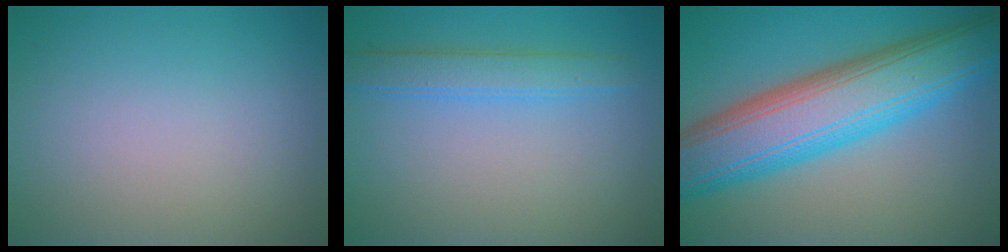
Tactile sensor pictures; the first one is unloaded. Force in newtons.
{"total": 2.7, "press": 2.7, "slide": 0.1}
{"total": 11.2, "press": 11.2, "slide": 0.2}